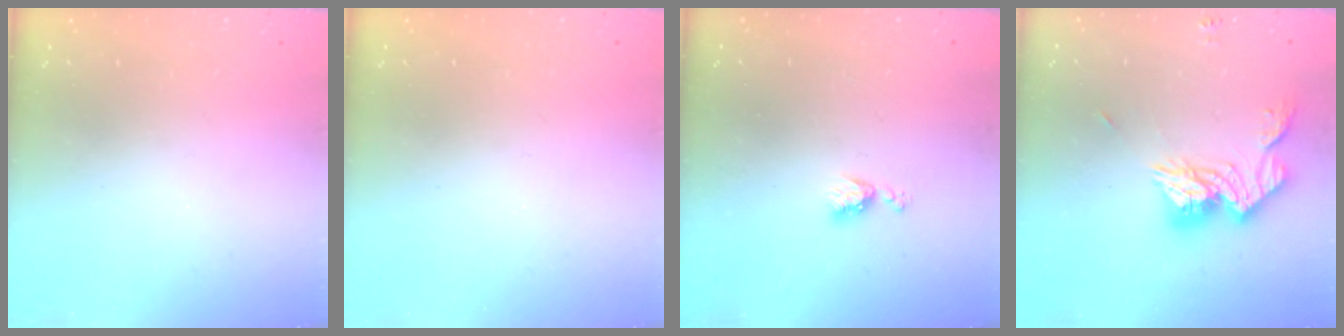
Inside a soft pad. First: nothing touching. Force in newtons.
{"total": 0.0}
{"total": 4.9, "press": 4.9, "slide": 0.6}
{"total": 14.1, "press": 14.1, "slide": 1.2}